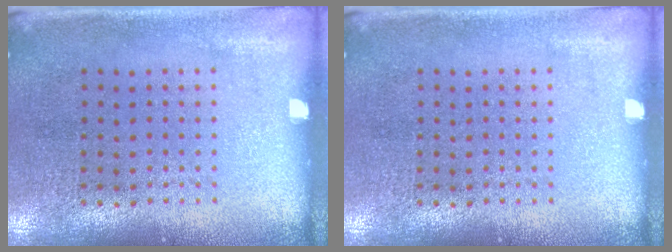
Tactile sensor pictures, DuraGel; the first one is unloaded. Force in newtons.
{"total": 0.0}